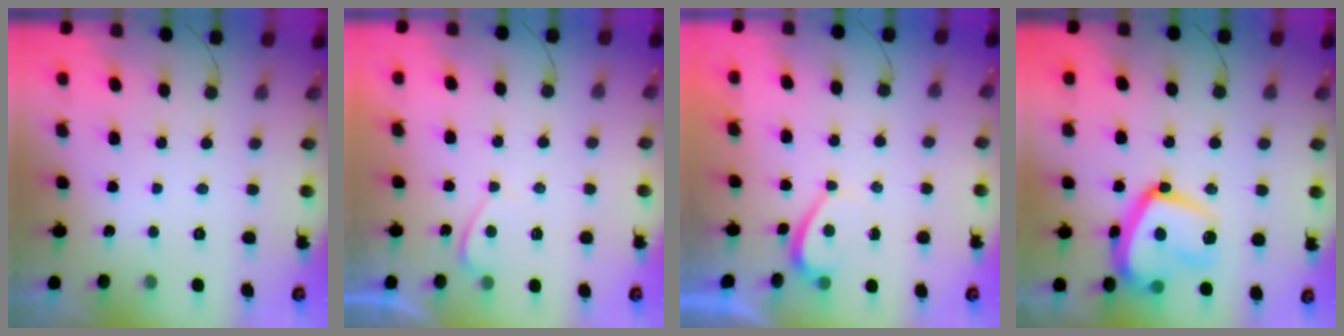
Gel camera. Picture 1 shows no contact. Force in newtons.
{"total": 0.6, "press": 0.3, "slide": 0.5}
{"total": 1.3, "press": 1.1, "slide": 0.5}
{"total": 19.4, "press": 19.3, "slide": 1.7}